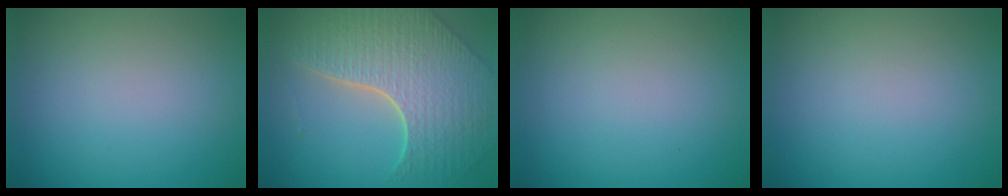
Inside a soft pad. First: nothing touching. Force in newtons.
{"total": 8.6, "press": 6.2, "slide": 6.0}
{"total": 0.0}
{"total": 0.0}